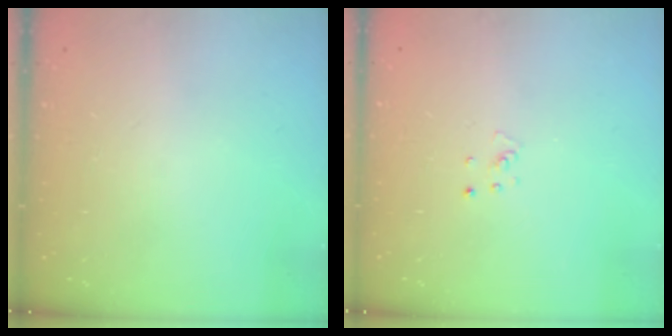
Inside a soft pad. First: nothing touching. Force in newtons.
{"total": 3.1, "press": 3.1, "slide": 0.4}